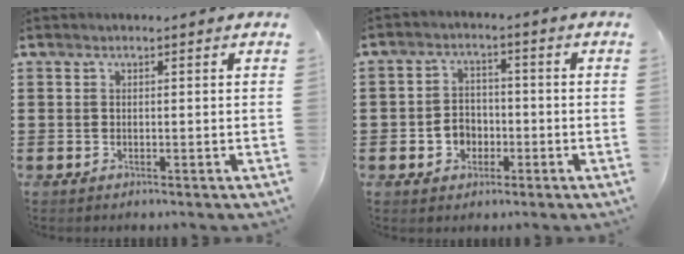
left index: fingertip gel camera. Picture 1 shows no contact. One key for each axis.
{"total": 3.9, "fx": -1.5, "fy": 3.2, "fz": 1.5, "tx": -0.037, "ty": 0.005, "tz": -0.033}